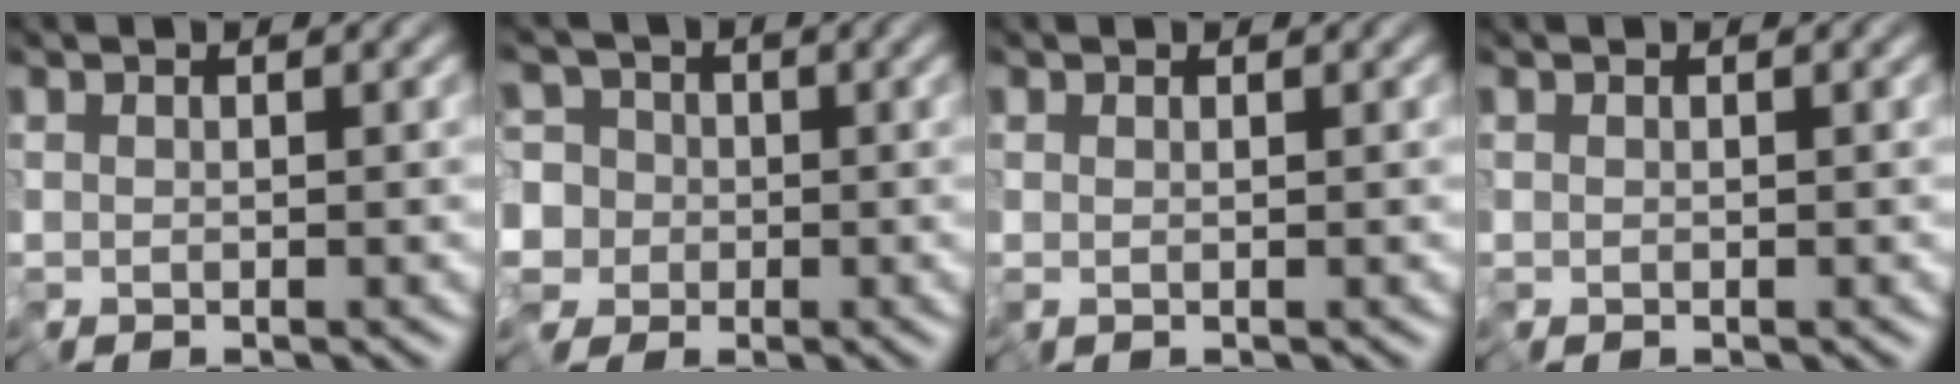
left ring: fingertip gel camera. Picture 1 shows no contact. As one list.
[{"total": 5.5, "force": [-0.8, 5.2, 1.5], "torque": [-0.020, 0.024, -0.058]}, {"total": 0.0}, {"total": 0.0}]